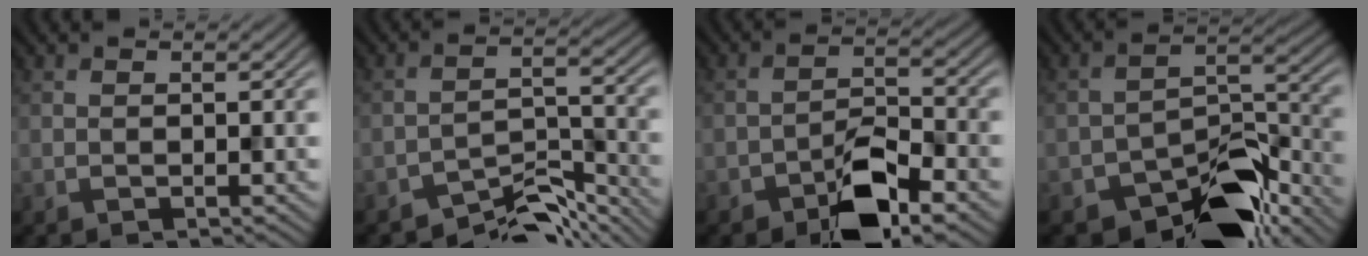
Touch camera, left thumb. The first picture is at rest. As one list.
[{"total": 7.1, "force": [-6.1, 2.2, 2.8], "torque": [-0.039, 0.004, -0.107]}, {"total": 7.7, "force": [-4.6, 3.1, 5.3], "torque": [-0.082, 0.010, -0.088]}, {"total": 11.5, "force": [-8.3, 5.3, 6.0], "torque": [-0.075, -0.010, -0.146]}]